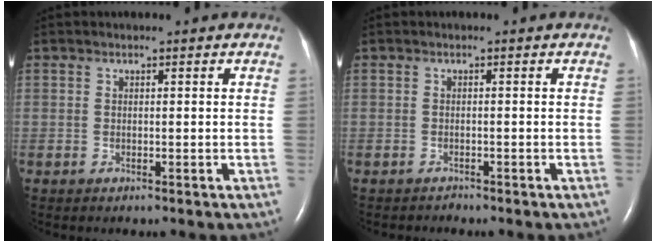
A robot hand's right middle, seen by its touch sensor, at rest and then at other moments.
{"total": 0.7, "force": [-0.7, 0.1, -0.3], "torque": [-0.004, -0.005, -0.011]}